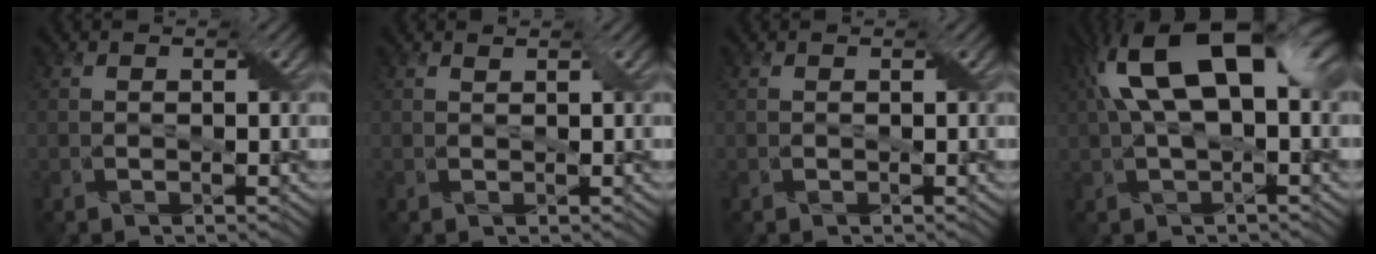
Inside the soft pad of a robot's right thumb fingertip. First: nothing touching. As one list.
[{"total": 0.5, "force": [0.5, -0.1, 0.0], "torque": [-0.004, -0.001, 0.010]}, {"total": 0.0}, {"total": 14.3, "force": [3.7, 6.8, 12.1], "torque": [-0.225, 0.019, 0.060]}]